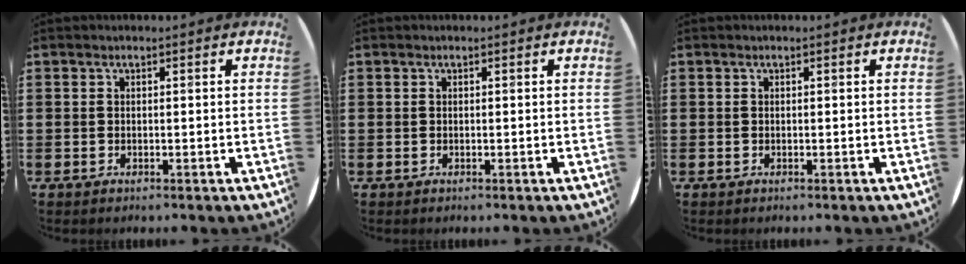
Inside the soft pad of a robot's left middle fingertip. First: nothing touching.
{"total": 0.0}
{"total": 0.0}